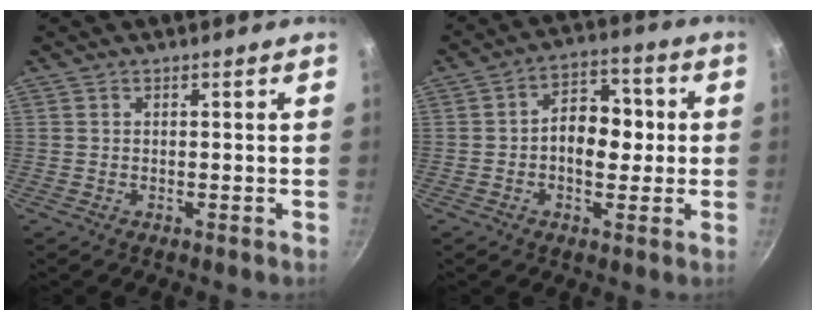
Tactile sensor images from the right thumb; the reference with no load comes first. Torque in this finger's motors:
{"motor_torque": [0.11, 0.11, -0.02, -0.02, 0.07]}